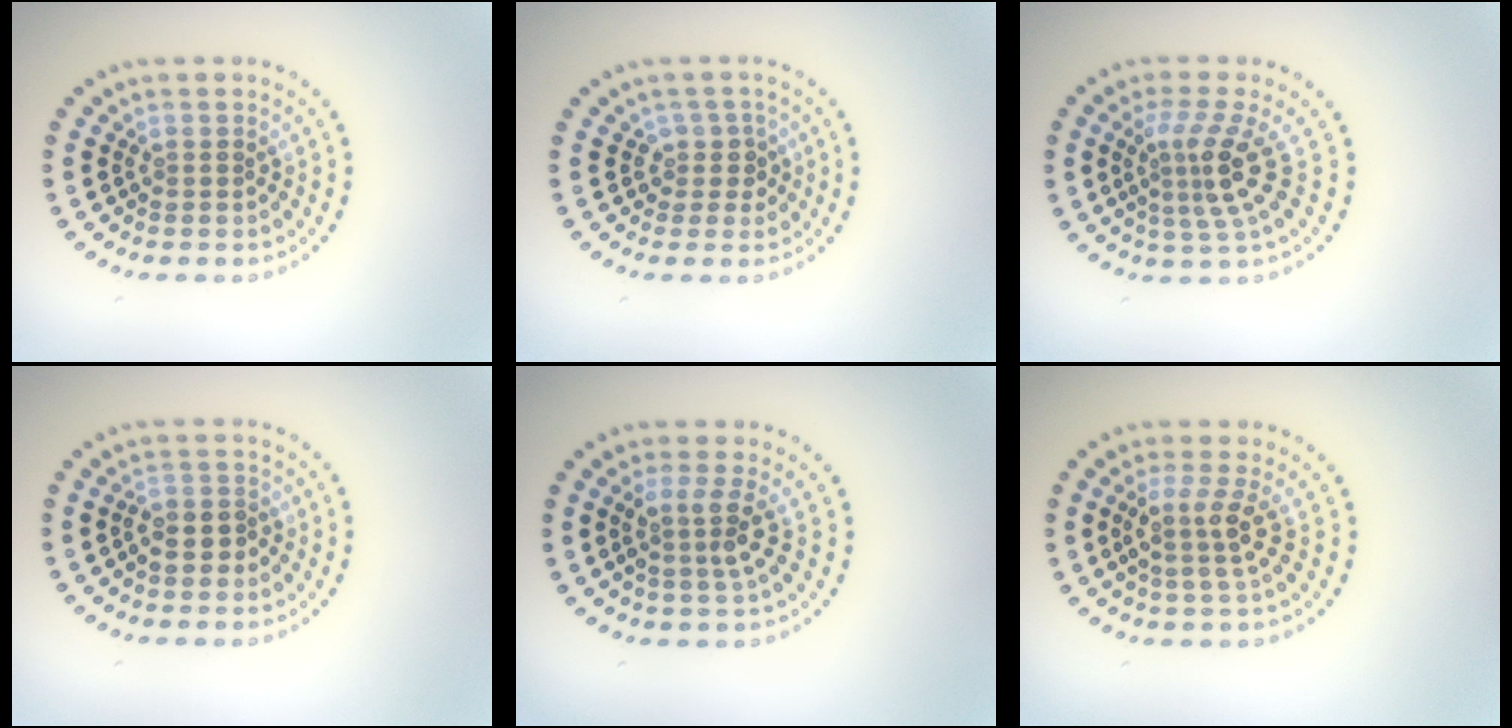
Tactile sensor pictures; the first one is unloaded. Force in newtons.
{"total": 1.8, "press": 1.4, "slide": 1.2}
{"total": 3.9, "press": 2.6, "slide": 2.8}
{"total": 1.7, "press": 1.6, "slide": 0.8}
{"total": 2.6, "press": 2.0, "slide": 1.7}
{"total": 2.8, "press": 2.1, "slide": 1.9}